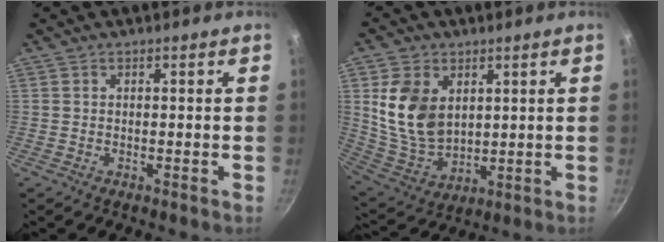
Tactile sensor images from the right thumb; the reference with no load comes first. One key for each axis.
{"total": 13.3, "fx": 3.4, "fy": 9.2, "fz": 9.0, "tx": -0.151, "ty": -0.027, "tz": 0.082}